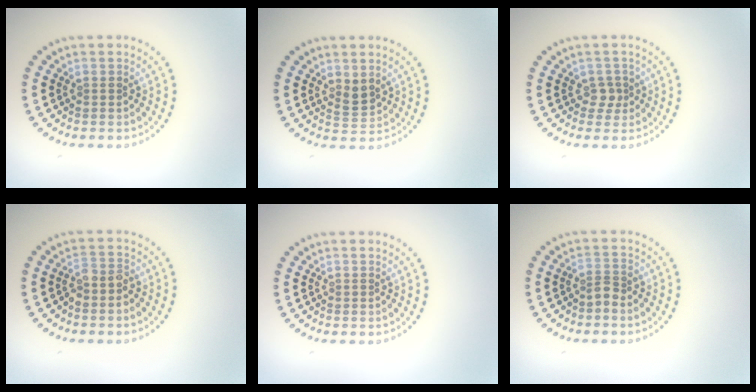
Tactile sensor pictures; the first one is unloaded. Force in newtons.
{"total": 1.8, "press": 1.6, "slide": 0.9}
{"total": 1.4, "press": 1.2, "slide": 0.8}
{"total": 1.9, "press": 1.6, "slide": 1.0}
{"total": 0.0}
{"total": 1.5, "press": 1.1, "slide": 1.0}